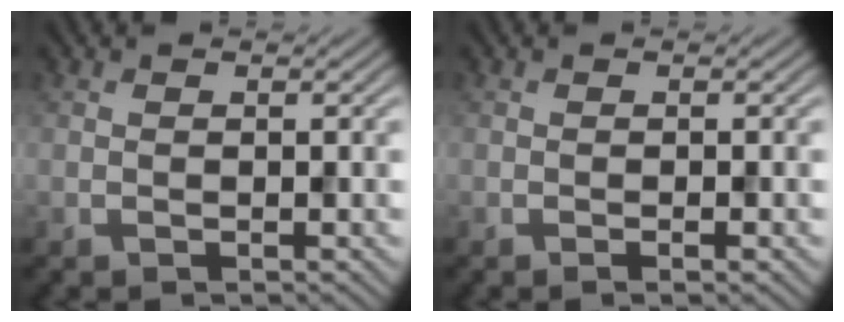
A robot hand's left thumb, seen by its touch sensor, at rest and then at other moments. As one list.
[{"total": 1.0, "force": [-0.4, 0.0, 0.9], "torque": [-0.014, -0.002, -0.010]}]